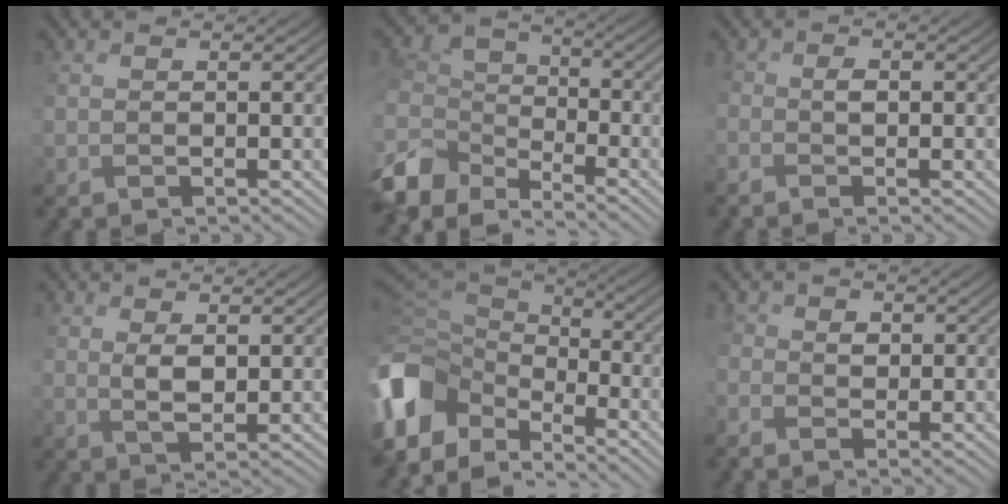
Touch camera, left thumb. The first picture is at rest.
{"total": 9.4, "force": [-5.7, 5.5, 5.0], "torque": [-0.151, -0.007, -0.093]}
{"total": 1.8, "force": [-0.5, 0.9, 1.5], "torque": [-0.033, 0.001, -0.007]}
{"total": 2.7, "force": [1.6, 0.7, 2.1], "torque": [-0.046, 0.006, 0.043]}
{"total": 11.8, "force": [-5.6, 7.3, 7.5], "torque": [-0.222, -0.007, -0.099]}
{"total": 2.6, "force": [-0.2, 2.0, 1.7], "torque": [-0.050, 0.003, 0.006]}